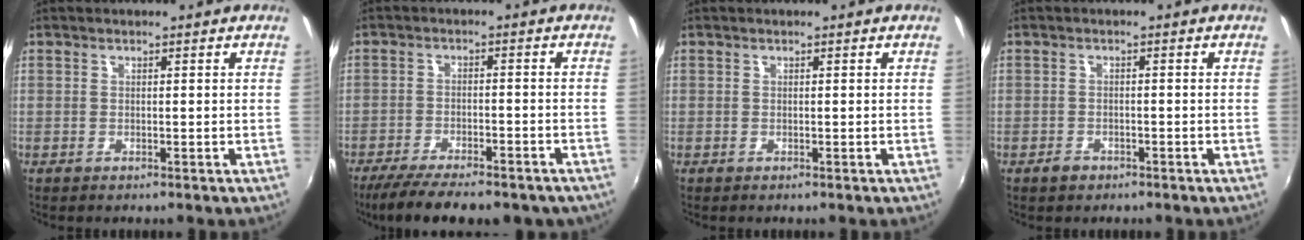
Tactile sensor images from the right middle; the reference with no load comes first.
{"total": 16.3, "force": [-12.9, 4.8, 8.7], "torque": [-0.168, -0.035, -0.183]}
{"total": 0.0}
{"total": 1.9, "force": [-1.4, 1.1, 0.6], "torque": [-0.013, 0.001, -0.020]}